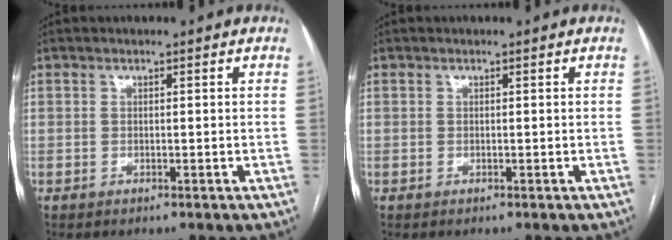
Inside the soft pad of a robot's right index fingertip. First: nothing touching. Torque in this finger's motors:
{"motor_torque": [-0.04, -0.04, 0.01, 0.00]}